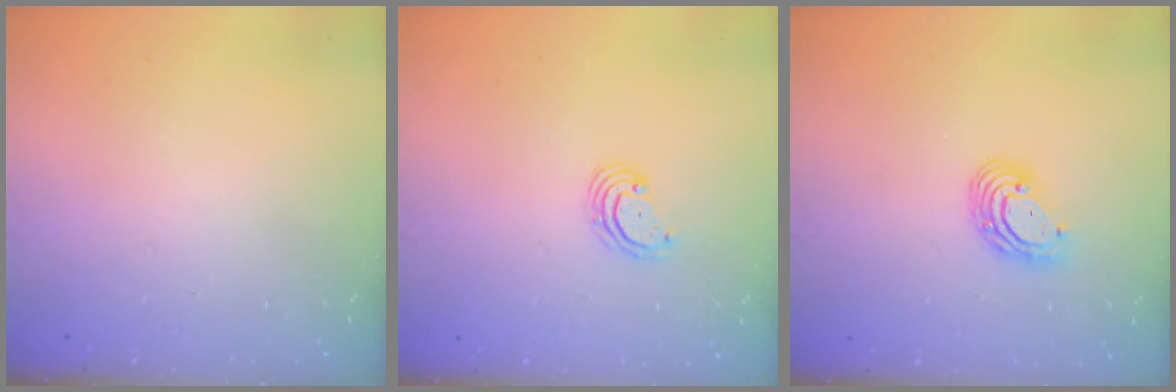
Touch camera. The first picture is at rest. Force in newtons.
{"total": 3.1, "press": 3.1, "slide": 0.6}
{"total": 8.8, "press": 8.6, "slide": 1.7}